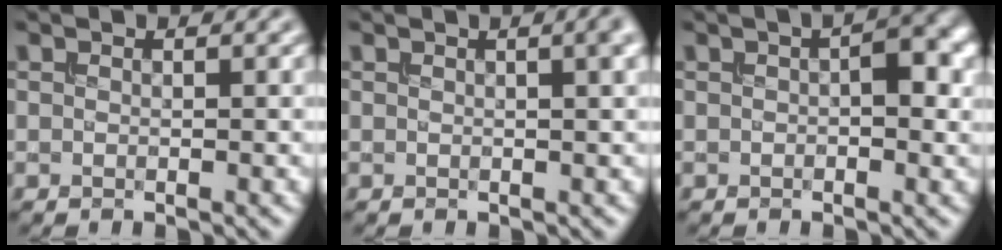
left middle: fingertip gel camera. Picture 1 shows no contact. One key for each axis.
{"total": 2.9, "fx": 1.1, "fy": 1.0, "fz": 2.5, "tx": -0.014, "ty": 0.010, "tz": 0.007}
{"total": 3.3, "fx": 0.4, "fy": 1.4, "fz": 3.0, "tx": -0.043, "ty": 0.007, "tz": 0.003}